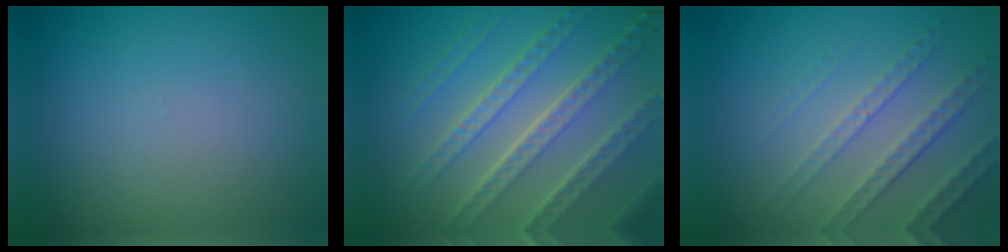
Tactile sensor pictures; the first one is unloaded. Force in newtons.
{"total": 7.6, "press": 5.3, "slide": 5.5}
{"total": 3.4, "press": 3.2, "slide": 1.1}